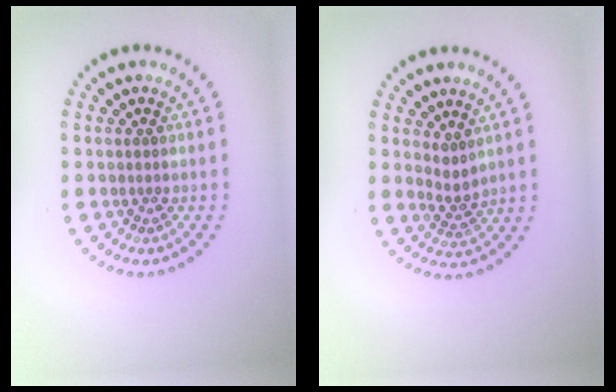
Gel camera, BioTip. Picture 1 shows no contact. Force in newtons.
{"total": 1.7, "press": 1.3, "slide": 1.1}